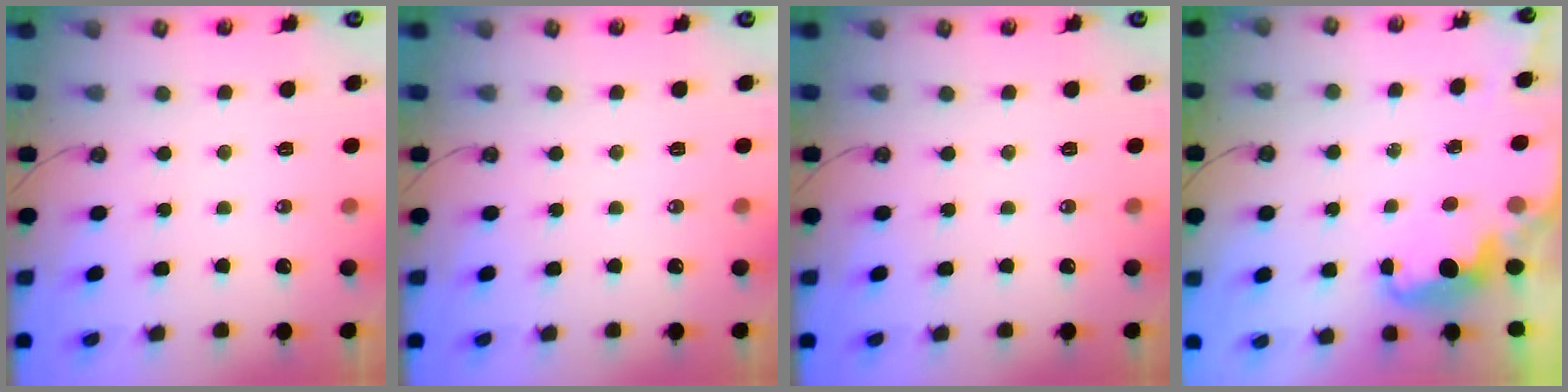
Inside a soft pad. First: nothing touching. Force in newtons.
{"total": 0.0}
{"total": 0.0}
{"total": 1.9, "press": 1.7, "slide": 0.8}